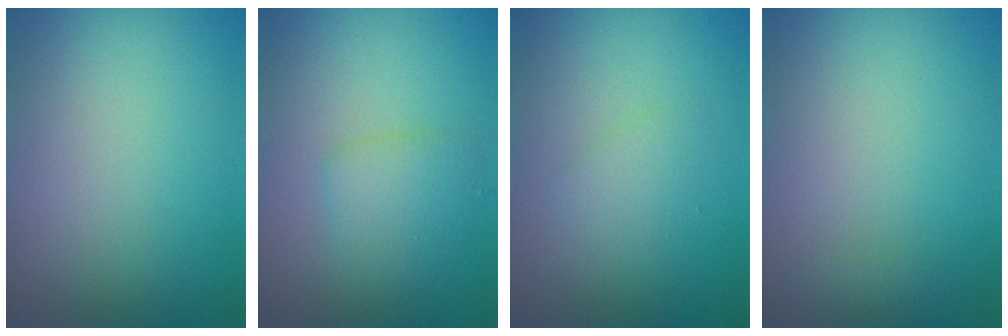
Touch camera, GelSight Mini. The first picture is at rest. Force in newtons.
{"total": 2.6, "press": 2.6, "slide": 0.0}
{"total": 1.3, "press": 1.3, "slide": 0.1}
{"total": 0.7, "press": 0.7, "slide": 0.1}